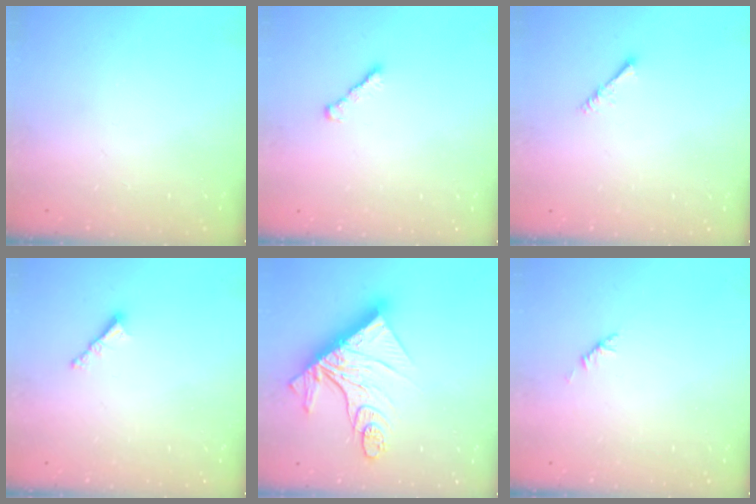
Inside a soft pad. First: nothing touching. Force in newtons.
{"total": 2.5, "press": 2.4, "slide": 0.6}
{"total": 1.4, "press": 1.3, "slide": 0.3}
{"total": 3.6, "press": 3.6, "slide": 0.4}
{"total": 19.7, "press": 19.6, "slide": 2.0}
{"total": 1.9, "press": 1.8, "slide": 0.6}